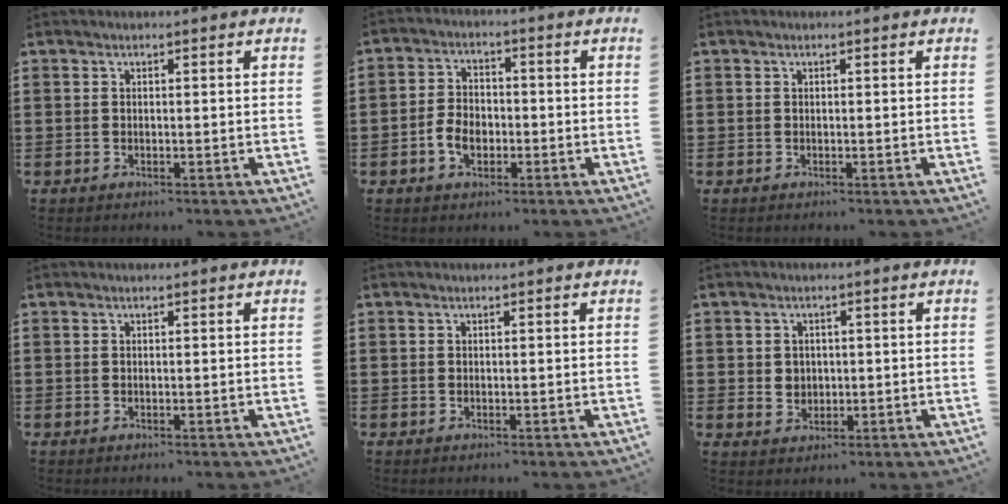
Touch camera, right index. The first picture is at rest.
{"total": 4.6, "force": [-1.6, 3.1, 2.9], "torque": [-0.070, 0.001, -0.033]}
{"total": 0.0}
{"total": 0.0}
{"total": 0.0}
{"total": 2.3, "force": [0.4, 2.2, 0.5], "torque": [-0.018, 0.010, 0.006]}